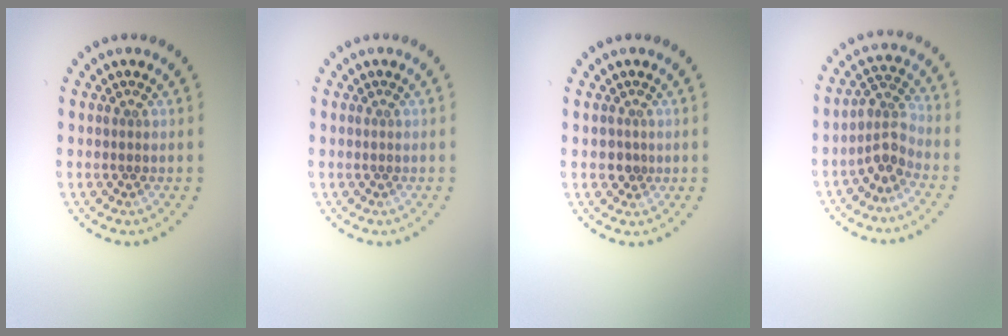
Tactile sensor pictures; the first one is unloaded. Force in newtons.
{"total": 0.0}
{"total": 1.4, "press": 1.1, "slide": 0.8}
{"total": 2.7, "press": 2.0, "slide": 1.8}